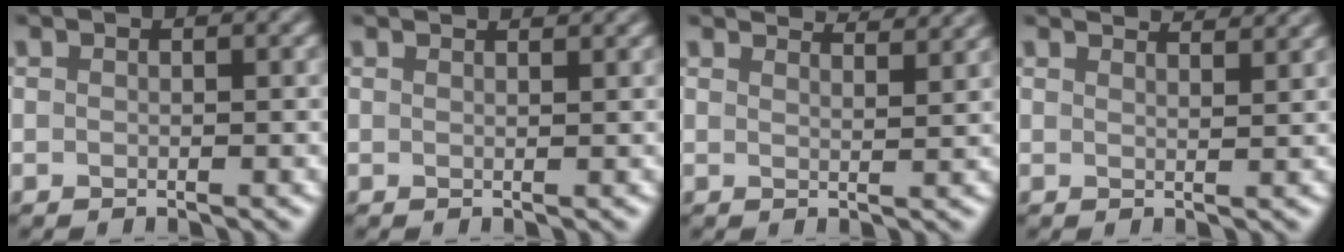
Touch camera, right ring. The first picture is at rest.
{"total": 1.8, "force": [1.7, 0.3, 0.5], "torque": [-0.007, 0.002, 0.013]}
{"total": 4.5, "force": [4.2, 0.6, 1.4], "torque": [-0.009, 0.011, 0.039]}
{"total": 3.9, "force": [3.6, 0.7, 1.3], "torque": [-0.001, 0.012, 0.027]}